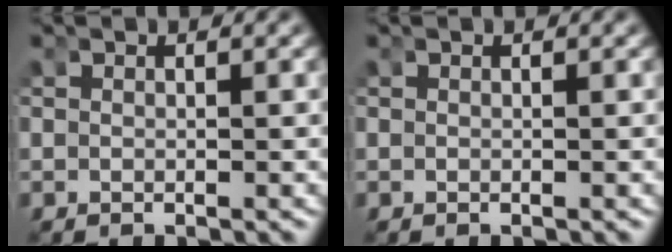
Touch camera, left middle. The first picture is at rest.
{"total": 0.0}